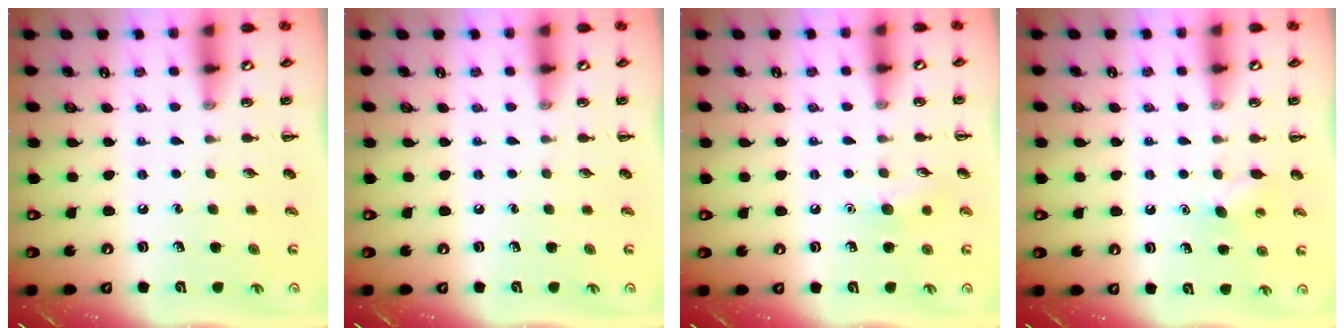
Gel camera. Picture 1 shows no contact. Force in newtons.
{"total": 0.0}
{"total": 6.7, "press": 6.4, "slide": 1.9}
{"total": 4.8, "press": 4.6, "slide": 1.3}